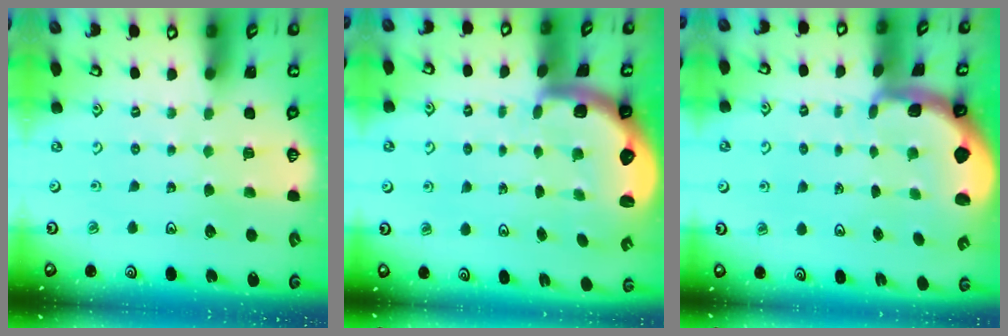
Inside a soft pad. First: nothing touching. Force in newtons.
{"total": 2.9, "press": 2.6, "slide": 1.4}
{"total": 1.6, "press": 1.5, "slide": 0.4}